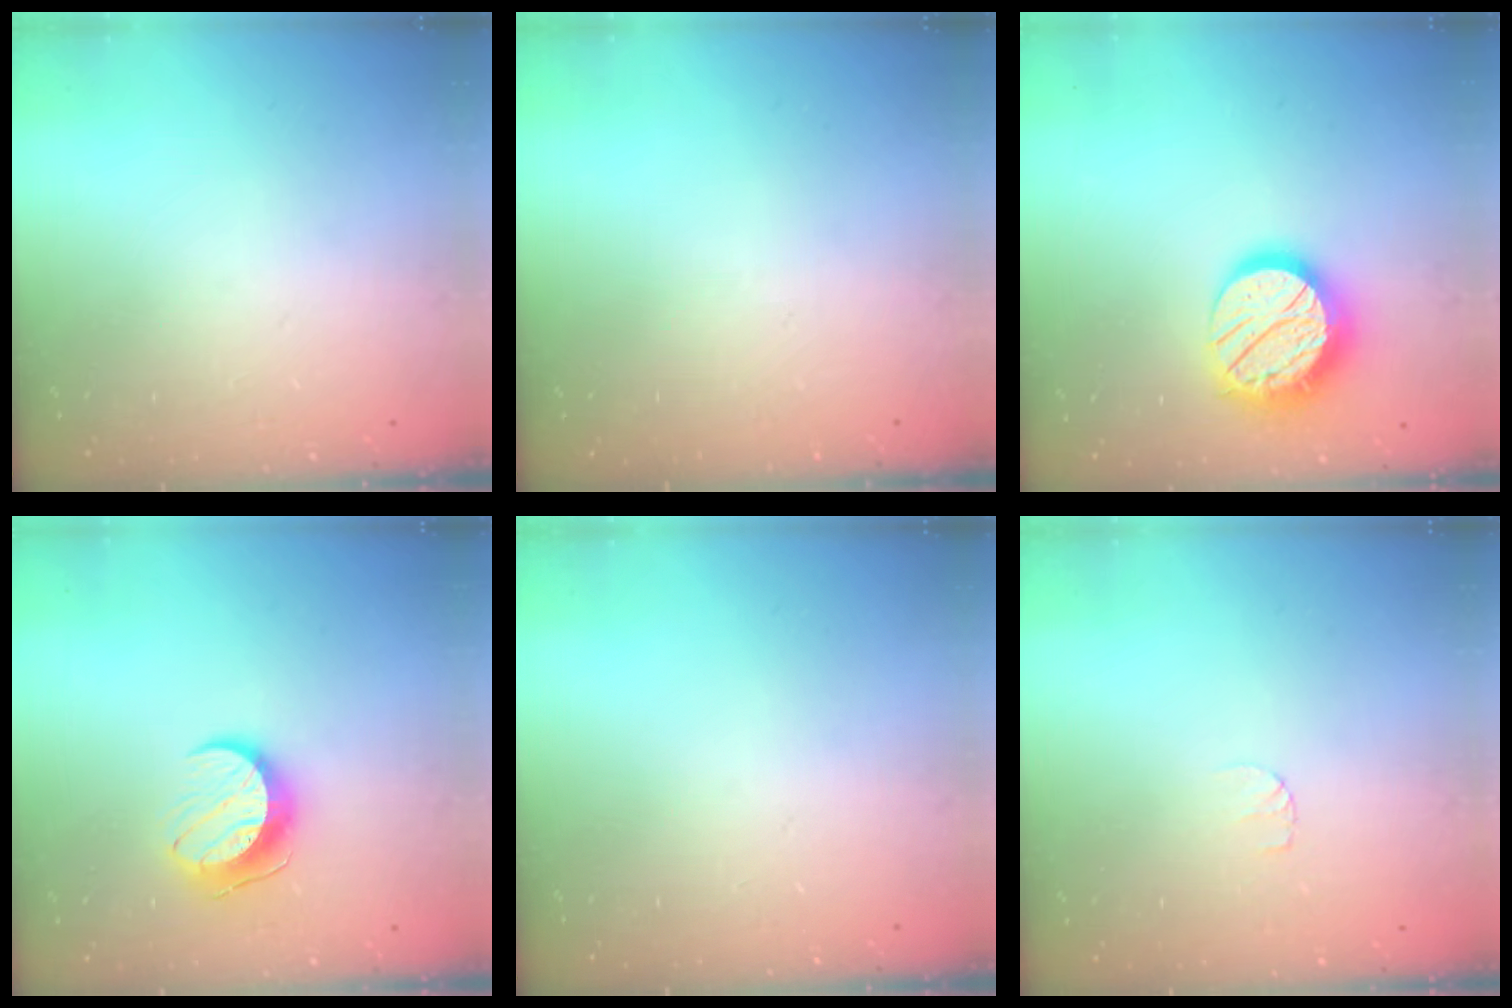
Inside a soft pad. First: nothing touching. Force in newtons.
{"total": 0.0}
{"total": 15.9, "press": 15.9, "slide": 1.0}
{"total": 10.0, "press": 10.0, "slide": 0.3}
{"total": 0.0}
{"total": 4.0, "press": 4.0, "slide": 0.3}